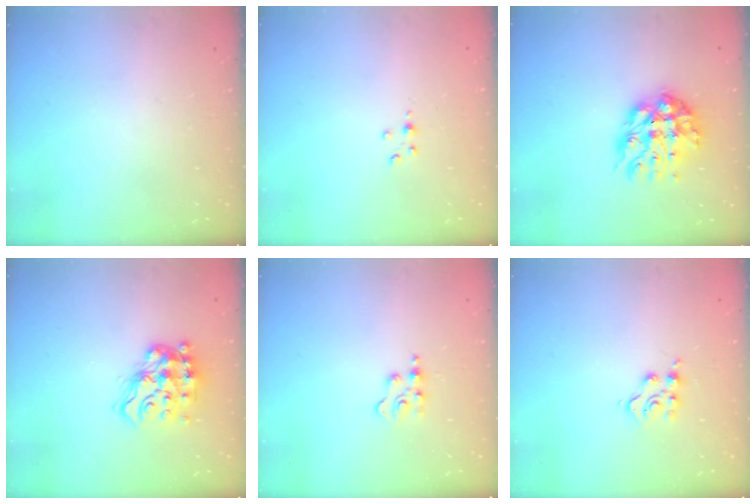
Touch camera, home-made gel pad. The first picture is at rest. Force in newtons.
{"total": 3.2, "press": 3.1, "slide": 0.5}
{"total": 11.5, "press": 11.5, "slide": 1.2}
{"total": 14.5, "press": 14.3, "slide": 1.9}
{"total": 3.2, "press": 3.2, "slide": 0.4}
{"total": 4.4, "press": 4.4, "slide": 0.3}